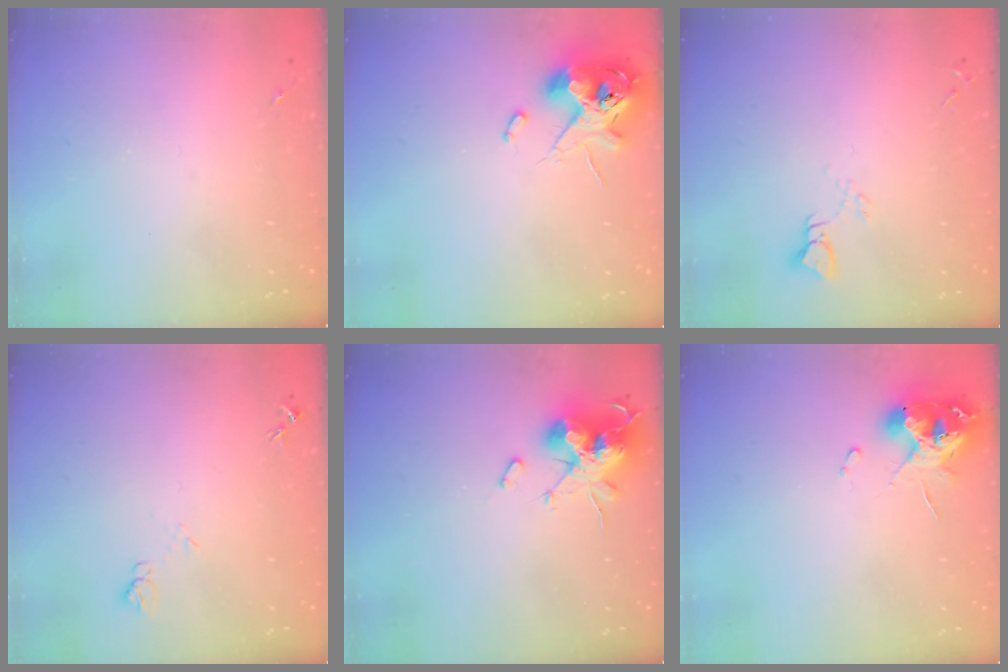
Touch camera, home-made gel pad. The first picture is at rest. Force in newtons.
{"total": 12.6, "press": 12.5, "slide": 2.0}
{"total": 2.8, "press": 2.8, "slide": 0.2}
{"total": 6.3, "press": 6.3, "slide": 0.7}
{"total": 16.7, "press": 16.7, "slide": 0.1}
{"total": 11.1, "press": 11.0, "slide": 1.2}